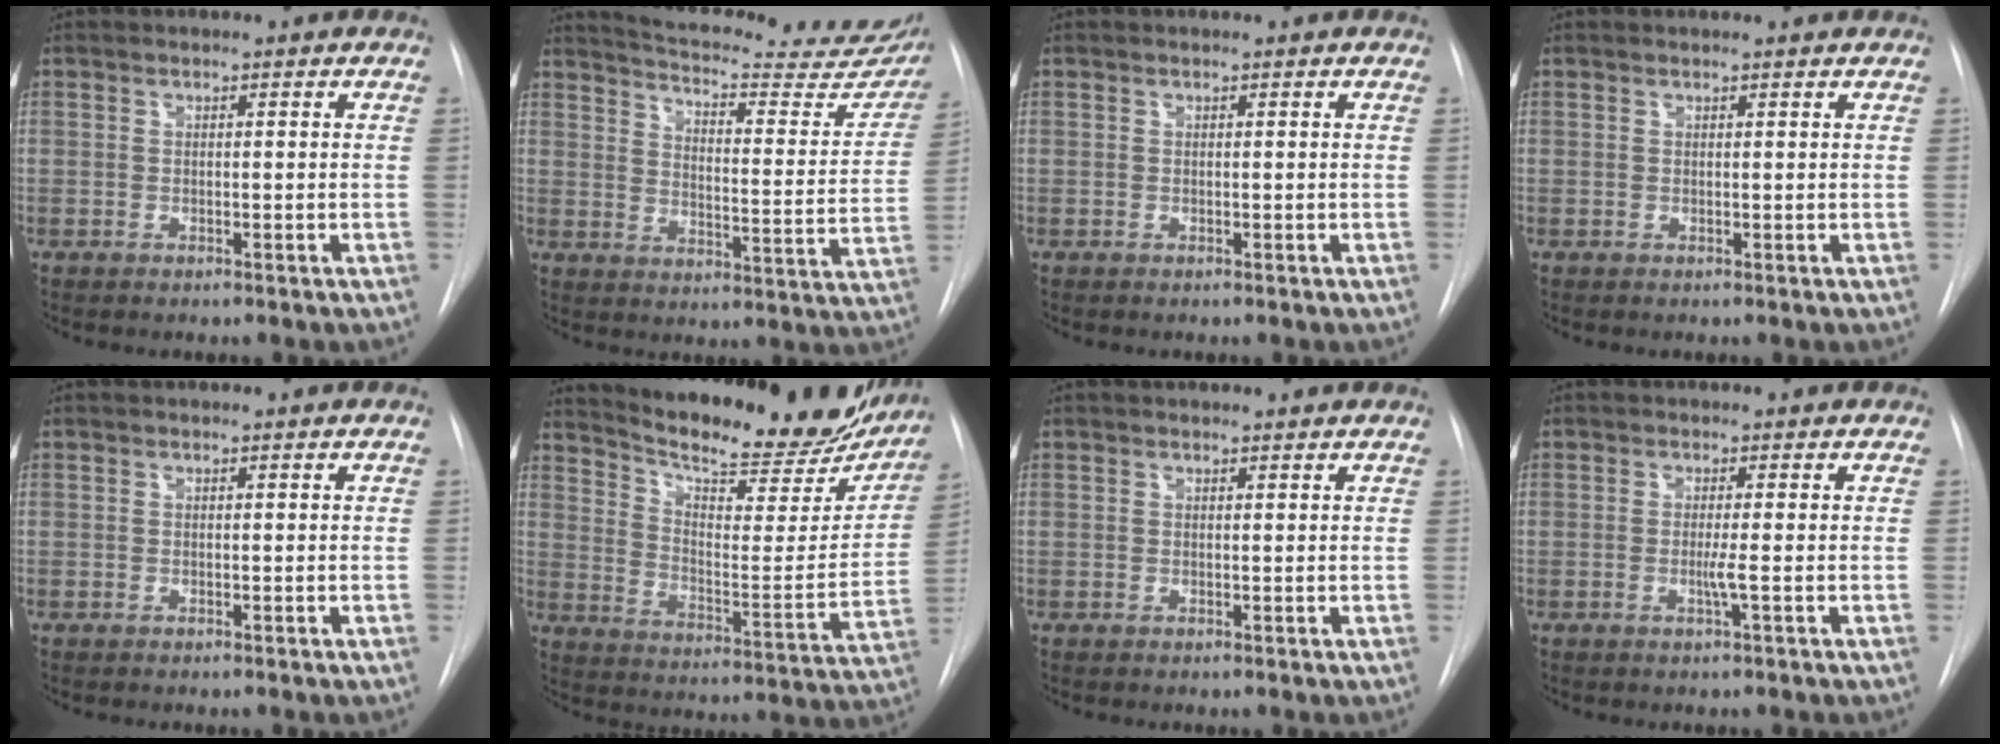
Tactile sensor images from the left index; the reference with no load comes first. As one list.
[{"total": 24.8, "force": [22.2, 5.2, 9.7], "torque": [-0.135, -0.063, 0.265]}, {"total": 0.0}, {"total": 1.5, "force": [1.5, -0.1, 0.2], "torque": [-0.007, 0.008, 0.019]}, {"total": 0.0}, {"total": 25.8, "force": [22.7, 6.2, 10.4], "torque": [-0.159, -0.049, 0.300]}, {"total": 2.2, "force": [2.2, 0.2, 0.3], "torque": [-0.007, 0.014, 0.027]}, {"total": 1.6, "force": [-0.4, -0.5, 1.4], "torque": [-0.029, -0.003, -0.009]}]